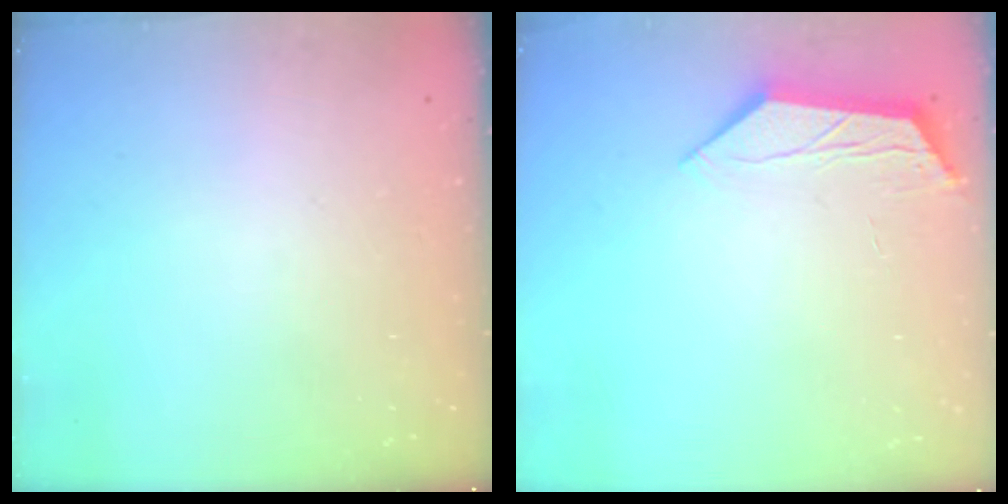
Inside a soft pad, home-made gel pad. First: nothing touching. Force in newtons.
{"total": 5.9, "press": 5.9, "slide": 0.2}